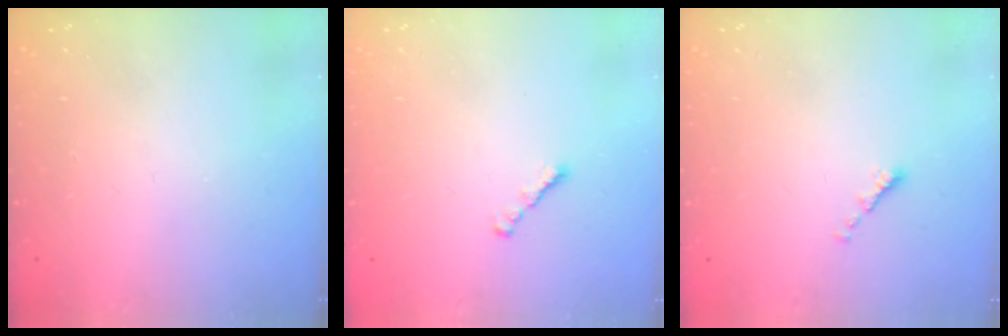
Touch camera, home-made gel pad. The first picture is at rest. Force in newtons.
{"total": 1.3, "press": 1.2, "slide": 0.5}
{"total": 0.6, "press": 0.5, "slide": 0.3}